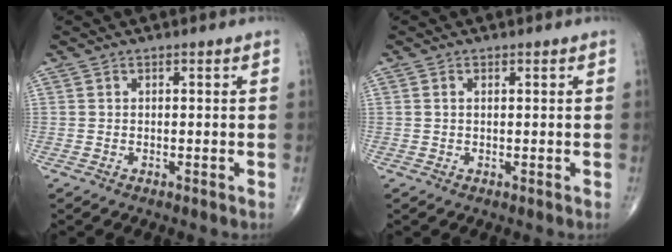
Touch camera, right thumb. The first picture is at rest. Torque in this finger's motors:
{"motor_torque": [-0.44, -0.18, 0.05, 0.12, 0.04]}